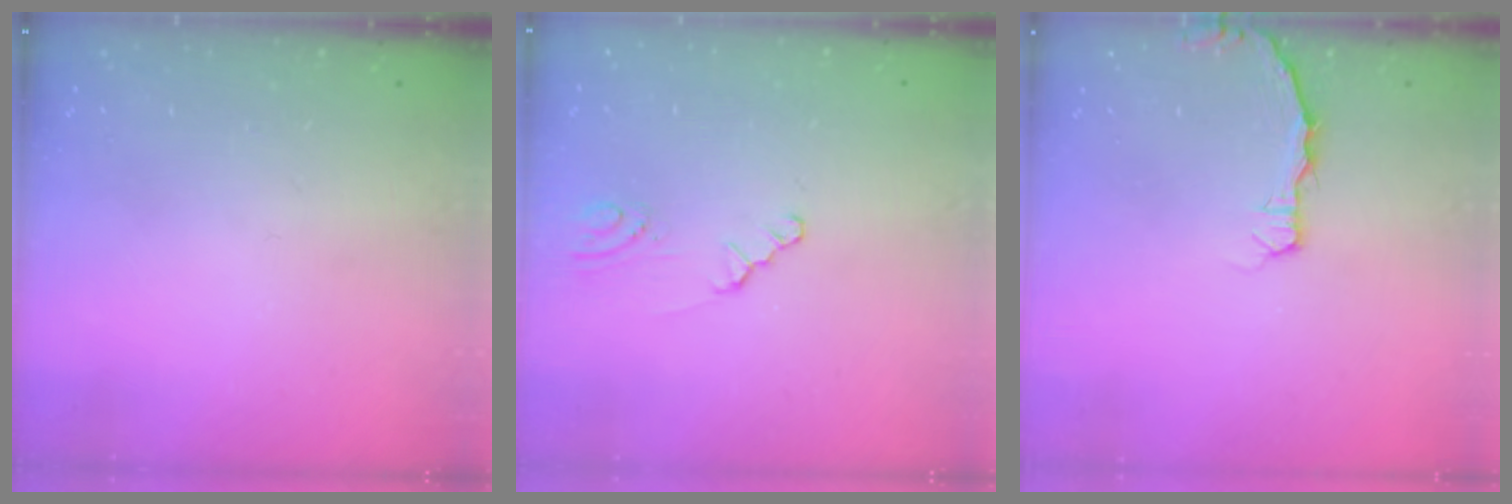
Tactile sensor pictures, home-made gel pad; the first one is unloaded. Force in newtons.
{"total": 1.2, "press": 1.2, "slide": 0.2}
{"total": 3.0, "press": 3.0, "slide": 0.3}